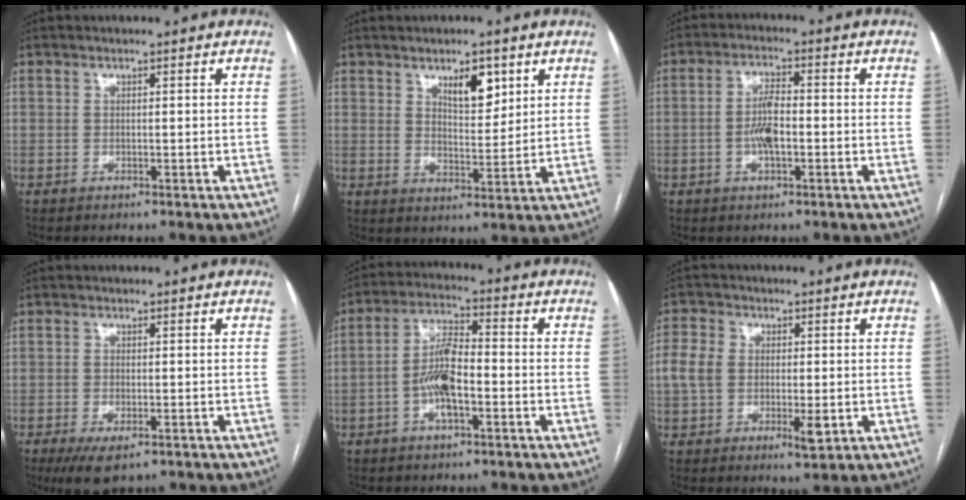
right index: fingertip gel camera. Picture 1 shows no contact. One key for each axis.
{"total": 6.1, "fx": 3.4, "fy": 2.4, "fz": 4.5, "tx": -0.072, "ty": -0.003, "tz": 0.057}
{"total": 5.0, "fx": -1.0, "fy": 1.6, "fz": 4.7, "tx": -0.098, "ty": 0.006, "tz": -0.020}
{"total": 5.3, "fx": -3.1, "fy": 1.9, "fz": 3.8, "tx": -0.066, "ty": -0.011, "tz": -0.046}
{"total": 7.8, "fx": -2.0, "fy": 2.4, "fz": 7.2, "tx": -0.147, "ty": 0.014, "tz": -0.041}
{"total": 9.4, "fx": -0.6, "fy": 5.8, "fz": 7.3, "tx": -0.140, "ty": 0.006, "tz": -0.011}